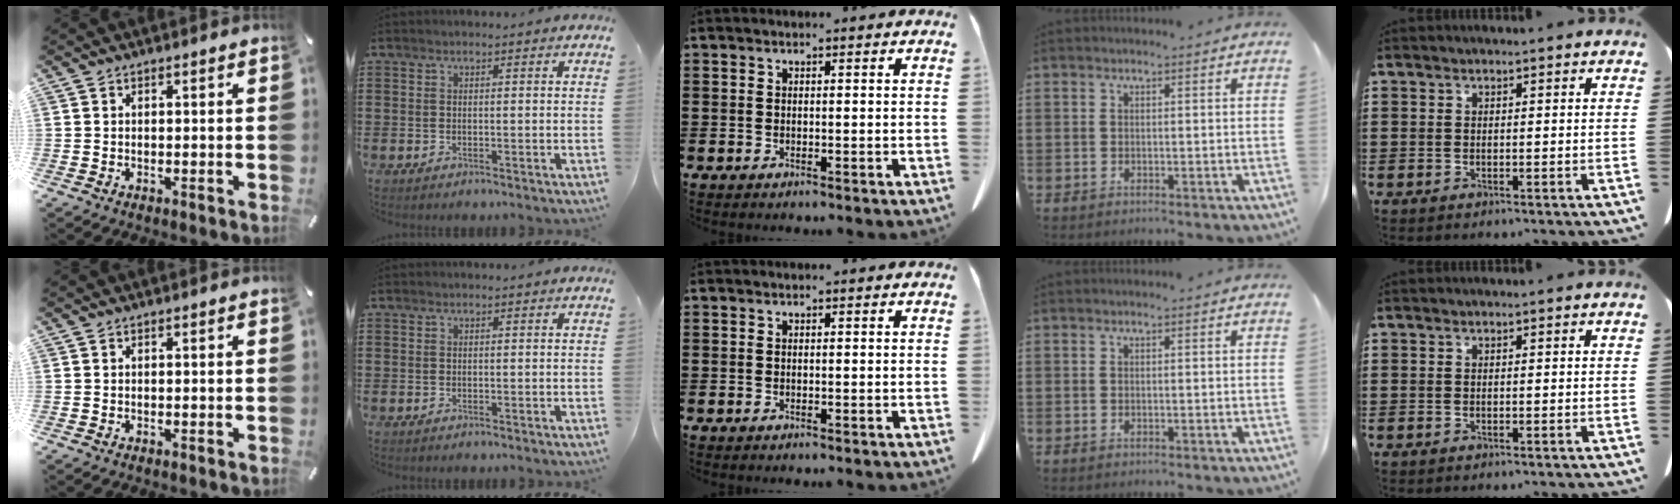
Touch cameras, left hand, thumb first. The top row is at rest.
{}